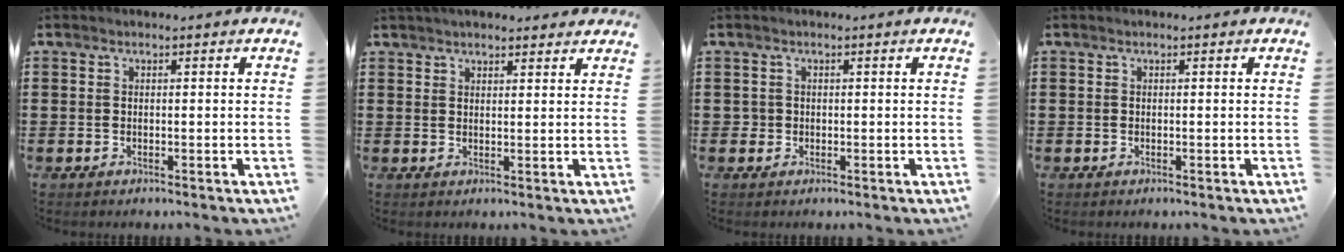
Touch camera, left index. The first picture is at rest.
{"total": 2.8, "force": [2.6, 0.6, 0.8], "torque": [-0.021, 0.000, 0.050]}
{"total": 1.1, "force": [-0.1, 1.1, 0.1], "torque": [-0.006, 0.005, -0.005]}
{"total": 0.0}